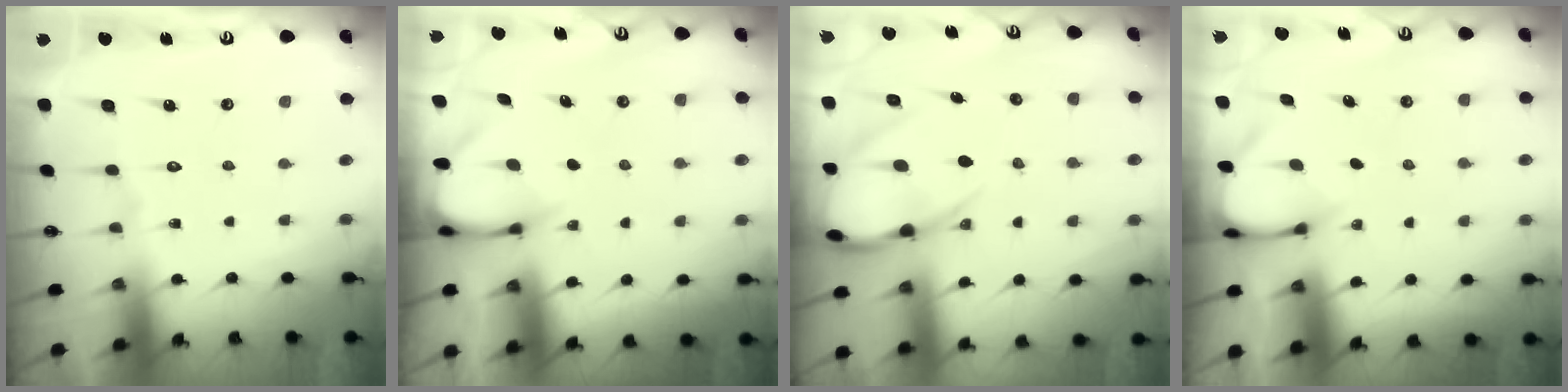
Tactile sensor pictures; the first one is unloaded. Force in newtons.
{"total": 3.5, "press": 3.5, "slide": 0.3}
{"total": 13.1, "press": 13.0, "slide": 1.4}
{"total": 3.2, "press": 3.2, "slide": 0.3}